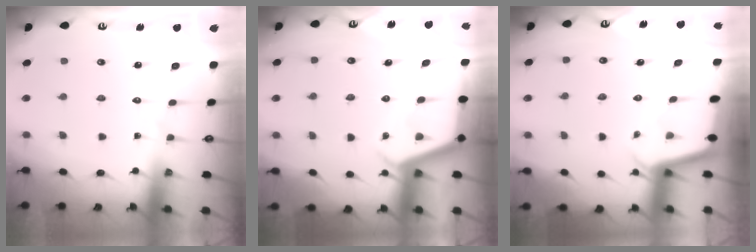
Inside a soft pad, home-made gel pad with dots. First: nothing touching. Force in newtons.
{"total": 4.0, "press": 3.9, "slide": 0.4}
{"total": 2.3, "press": 2.3, "slide": 0.0}